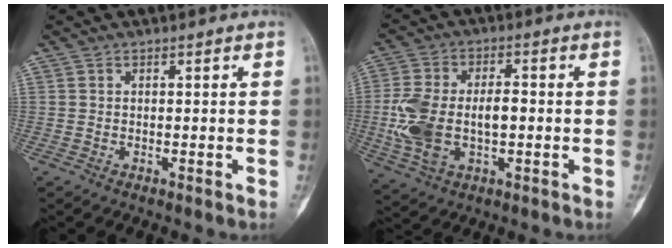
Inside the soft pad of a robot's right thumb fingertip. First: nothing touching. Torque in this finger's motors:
{"motor_torque": [0.03, 1.31, 0.45, 0.32, 0.39]}